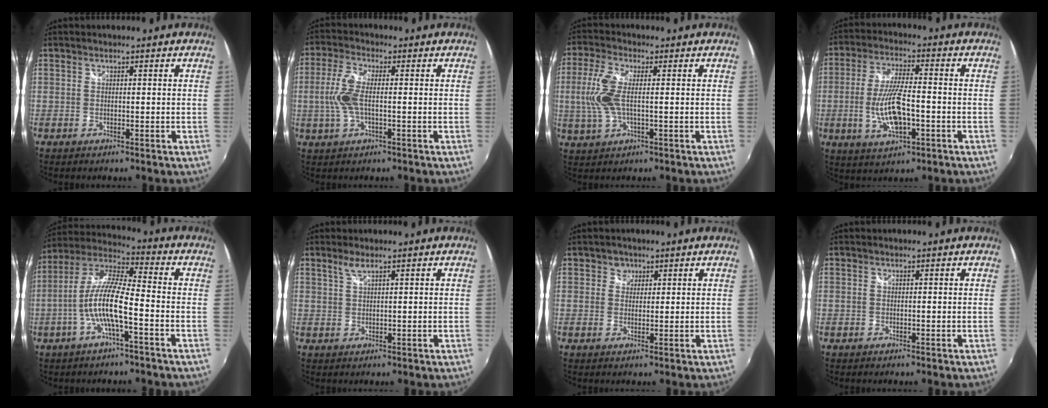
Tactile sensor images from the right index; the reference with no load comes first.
{"total": 7.5, "force": [-0.5, 2.6, 7.0], "torque": [-0.151, 0.003, -0.010]}
{"total": 8.5, "force": [0.1, 3.1, 7.9], "torque": [-0.178, 0.002, 0.003]}
{"total": 11.1, "force": [-2.7, 3.5, 10.2], "torque": [-0.202, -0.007, -0.048]}
{"total": 11.4, "force": [-3.6, 1.7, 10.7], "torque": [-0.217, 0.004, -0.070]}
{"total": 1.8, "force": [1.3, 0.2, 1.2], "torque": [-0.024, 0.001, 0.024]}
{"total": 2.0, "force": [0.9, 1.8, 0.0], "torque": [0.006, 0.008, 0.011]}
{"total": 0.0}